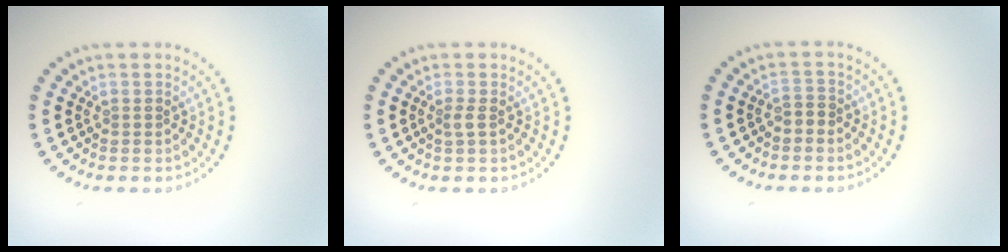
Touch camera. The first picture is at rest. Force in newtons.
{"total": 1.0, "press": 0.7, "slide": 0.7}
{"total": 0.9, "press": 0.7, "slide": 0.5}